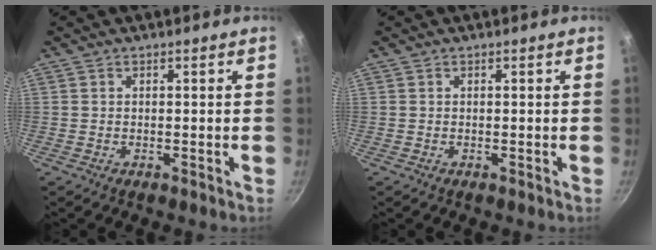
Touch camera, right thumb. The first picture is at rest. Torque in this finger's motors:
{"motor_torque": [-0.01, -0.01, 0.04, 0.00, 0.00]}